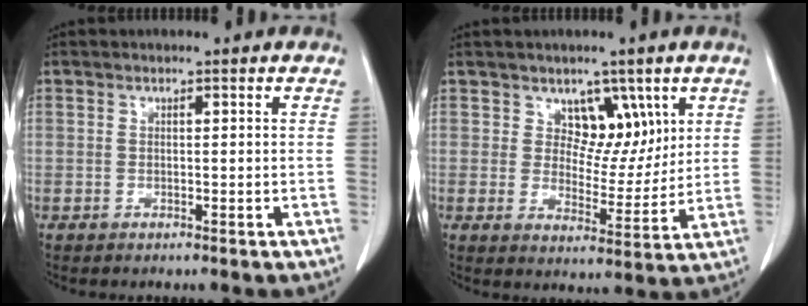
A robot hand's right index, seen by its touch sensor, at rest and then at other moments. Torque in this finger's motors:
{"motor_torque": [0.12, 0.11, 0.07, 0.01]}